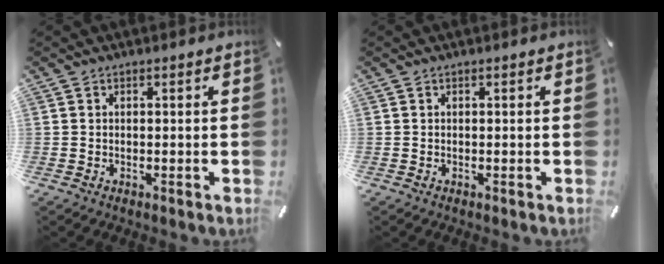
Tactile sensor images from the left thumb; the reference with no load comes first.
{"total": 0.0}